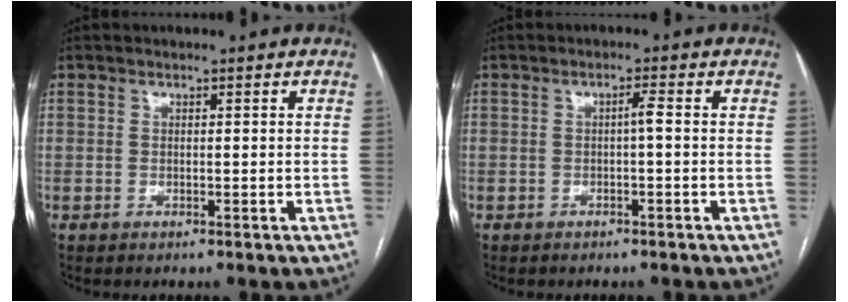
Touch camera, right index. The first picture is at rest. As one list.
[{"total": 1.4, "force": [-0.1, 0.1, 1.4], "torque": [-0.022, 0.003, -0.001]}]